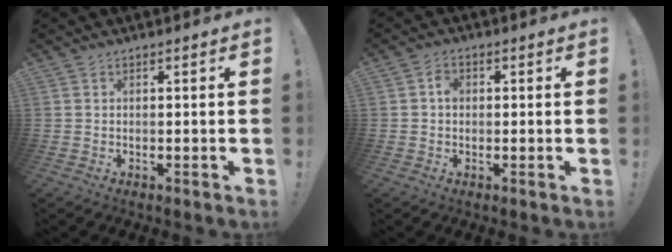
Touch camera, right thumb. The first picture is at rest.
{"total": 2.8, "force": [0.1, 2.2, 1.8], "torque": [-0.019, 0.002, -0.004]}